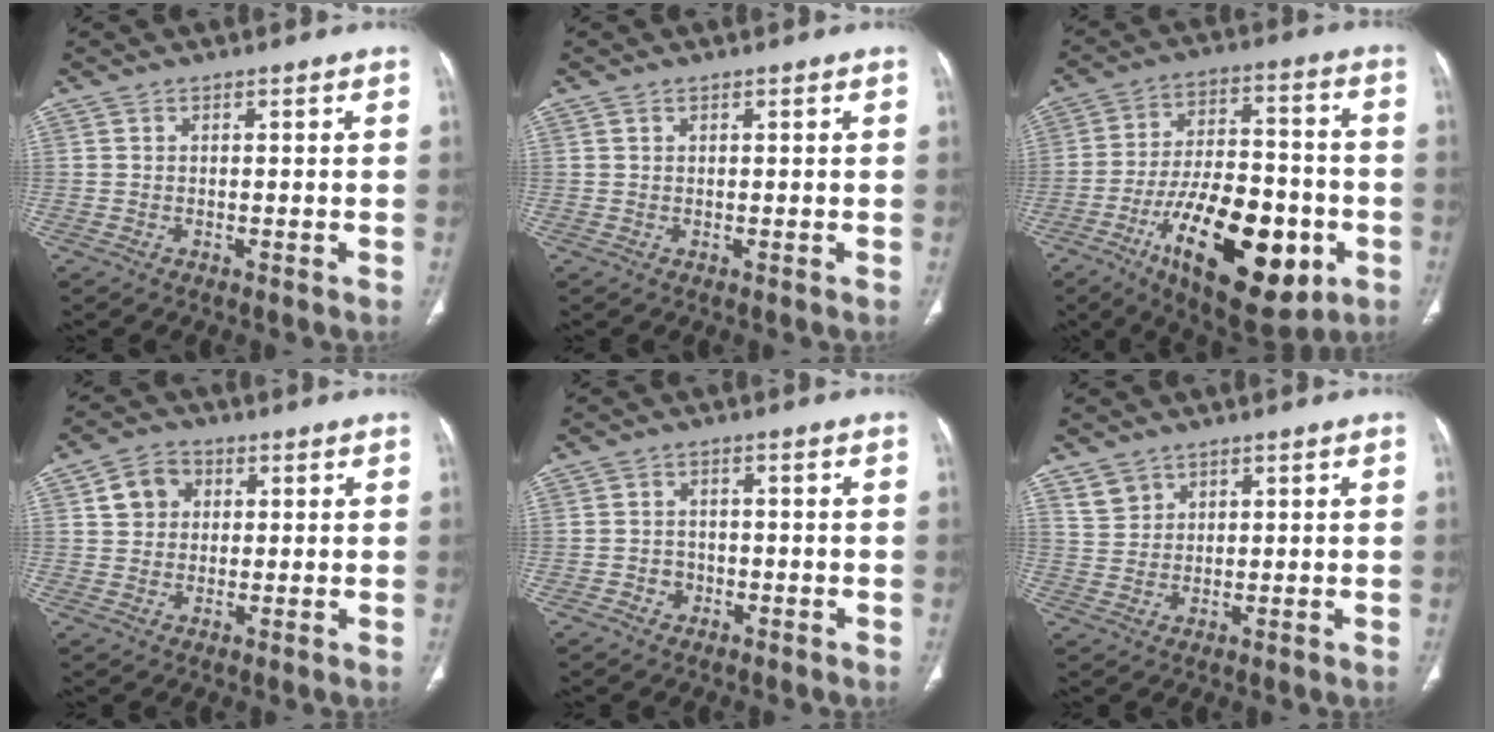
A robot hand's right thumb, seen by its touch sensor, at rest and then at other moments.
{"total": 0.6, "force": [0.4, 0.3, 0.3], "torque": [-0.009, 0.001, 0.008]}
{"total": 24.3, "force": [-9.0, 11.1, 19.7], "torque": [-0.300, 0.030, -0.129]}
{"total": 5.9, "force": [1.7, 4.9, 2.7], "torque": [-0.027, 0.004, 0.026]}
{"total": 2.6, "force": [-1.1, 2.3, 0.6], "torque": [0.003, 0.012, -0.019]}
{"total": 3.5, "force": [2.5, 2.4, 0.5], "torque": [0.008, -0.015, 0.052]}